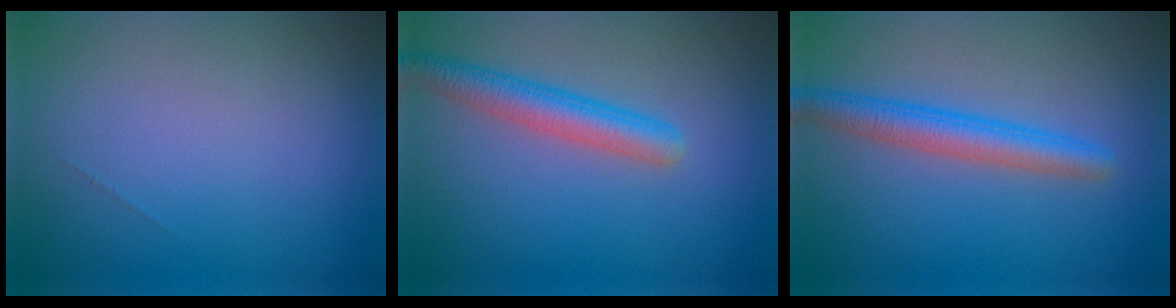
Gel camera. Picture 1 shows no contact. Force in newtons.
{"total": 3.6, "press": 3.6, "slide": 0.1}
{"total": 3.7, "press": 3.7, "slide": 0.1}